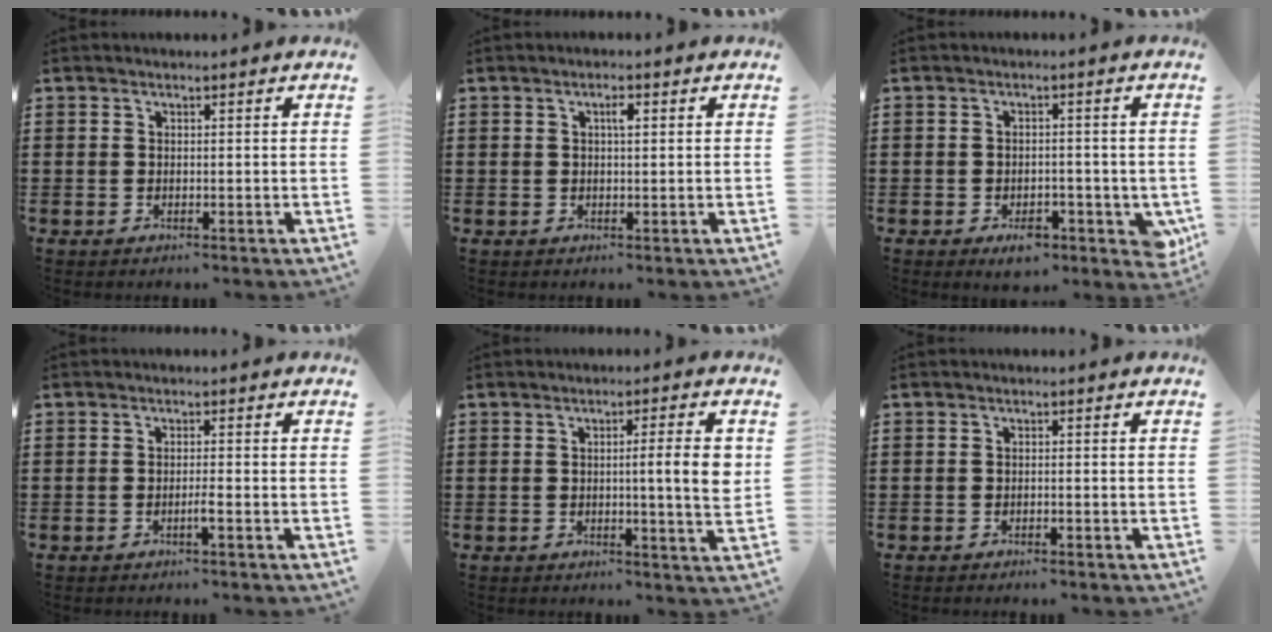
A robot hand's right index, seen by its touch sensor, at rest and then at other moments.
{"total": 1.9, "force": [0.5, 0.6, 1.8], "torque": [-0.028, 0.003, 0.004]}
{"total": 4.7, "force": [-2.2, 2.9, 3.0], "torque": [-0.042, 0.008, -0.038]}
{"total": 1.7, "force": [-0.9, -0.1, 1.5], "torque": [-0.026, -0.004, -0.016]}
{"total": 6.3, "force": [0.7, 0.4, 6.3], "torque": [-0.090, -0.013, 0.002]}
{"total": 0.7, "force": [-0.7, -0.1, 0.3], "torque": [-0.006, -0.001, -0.014]}